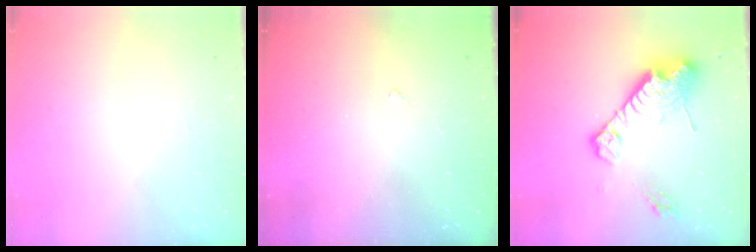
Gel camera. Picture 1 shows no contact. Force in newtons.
{"total": 2.0, "press": 1.9, "slide": 0.3}
{"total": 17.8, "press": 17.7, "slide": 1.2}